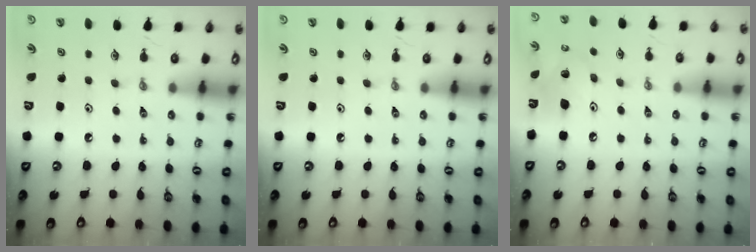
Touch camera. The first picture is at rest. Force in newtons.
{"total": 0.0}
{"total": 12.2, "press": 12.1, "slide": 2.0}